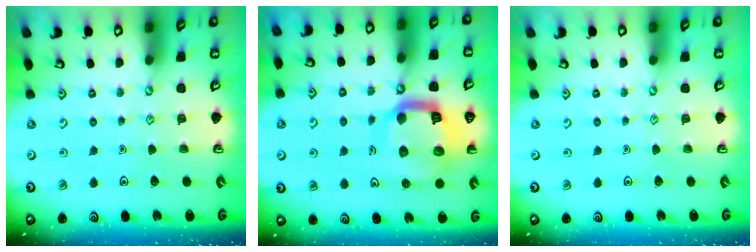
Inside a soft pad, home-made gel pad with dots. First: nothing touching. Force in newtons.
{"total": 16.4, "press": 16.3, "slide": 2.0}
{"total": 0.0}